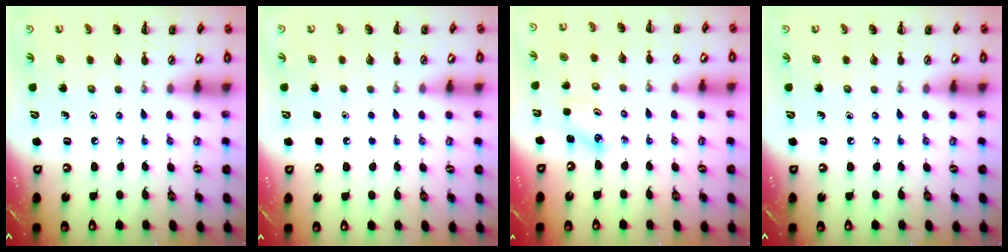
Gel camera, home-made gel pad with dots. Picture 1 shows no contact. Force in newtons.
{"total": 1.5, "press": 1.5, "slide": 0.1}
{"total": 2.9, "press": 2.9, "slide": 0.6}
{"total": 0.0}